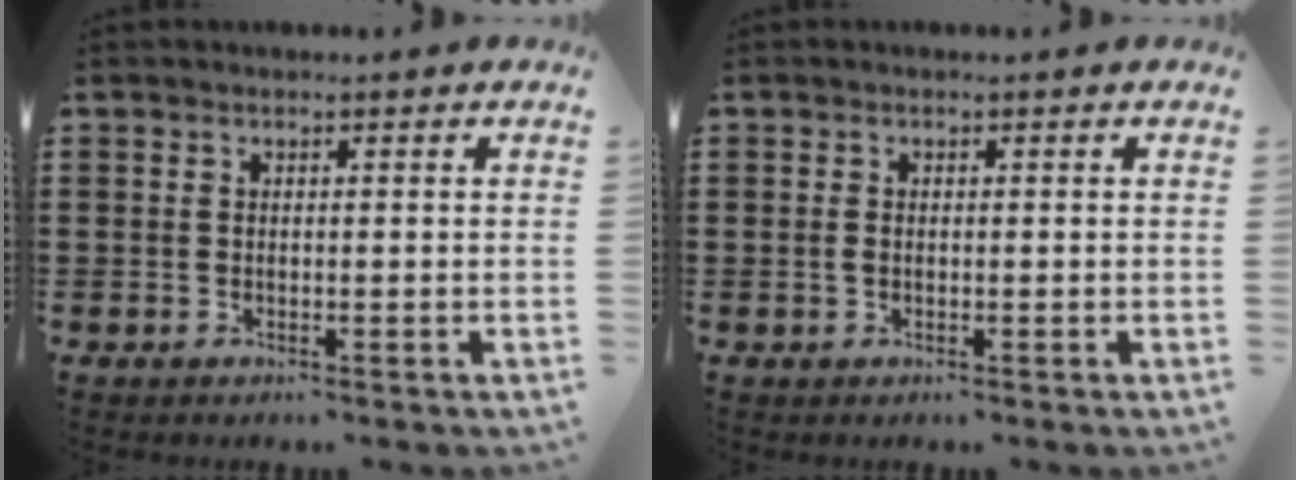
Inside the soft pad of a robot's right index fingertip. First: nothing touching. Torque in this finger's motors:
{"motor_torque": [0.50, -0.36, 0.05, -0.01]}